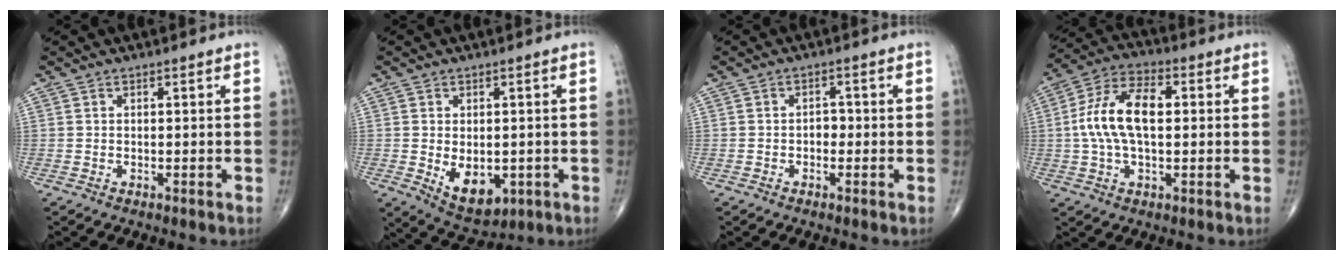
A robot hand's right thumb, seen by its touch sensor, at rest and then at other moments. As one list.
[{"total": 8.6, "force": [-1.8, 5.3, 6.5], "torque": [-0.081, -0.012, -0.010]}, {"total": 1.8, "force": [-0.6, 1.4, 1.1], "torque": [-0.002, 0.007, -0.014]}, {"total": 12.9, "force": [0.9, 6.7, 10.9], "torque": [-0.215, 0.026, 0.012]}]